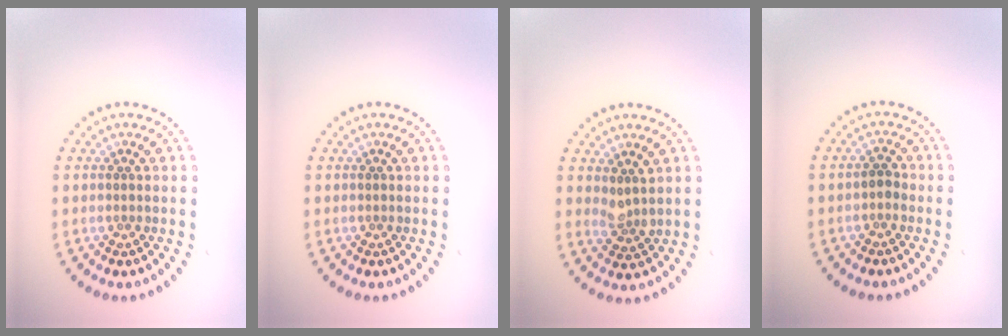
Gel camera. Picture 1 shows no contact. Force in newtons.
{"total": 0.0}
{"total": 1.9, "press": 1.5, "slide": 1.2}
{"total": 0.8, "press": 0.8, "slide": 0.3}